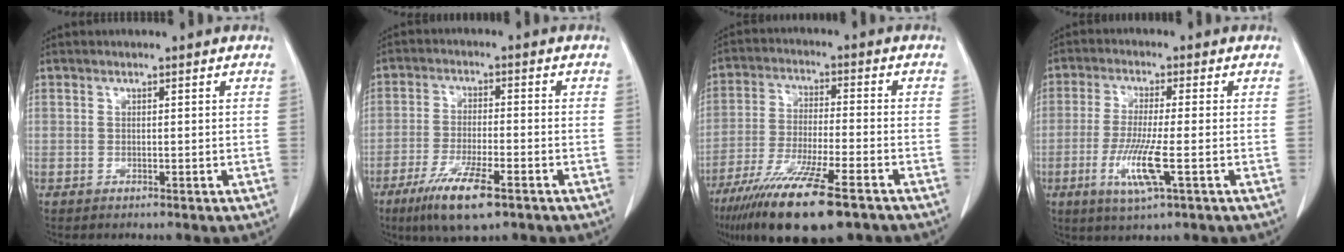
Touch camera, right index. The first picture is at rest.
{"total": 10.2, "force": [-6.1, 1.7, 8.0], "torque": [-0.154, -0.023, -0.103]}
{"total": 16.7, "force": [-11.3, 2.2, 12.1], "torque": [-0.214, -0.046, -0.193]}
{"total": 7.8, "force": [-2.4, 0.1, 7.4], "torque": [-0.147, -0.019, -0.046]}